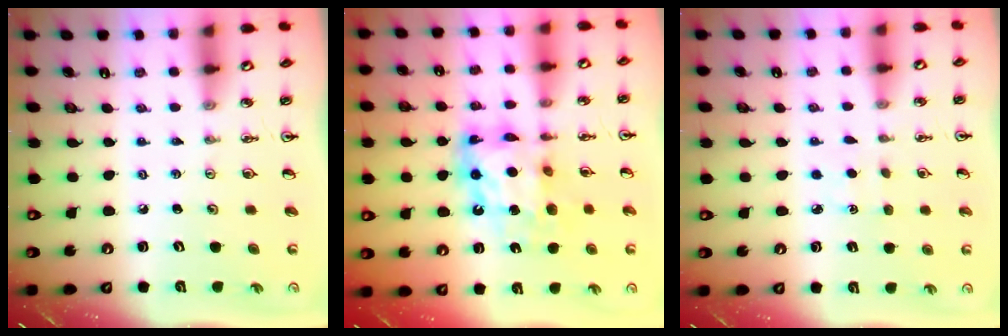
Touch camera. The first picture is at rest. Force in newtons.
{"total": 12.9, "press": 12.8, "slide": 1.3}
{"total": 1.5, "press": 1.5, "slide": 0.2}